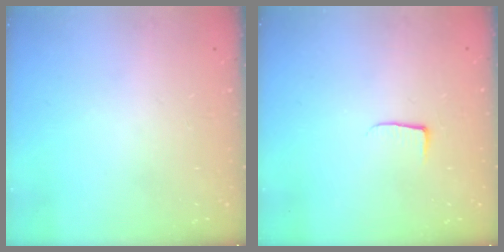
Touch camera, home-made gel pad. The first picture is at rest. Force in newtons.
{"total": 3.7, "press": 3.7, "slide": 0.5}